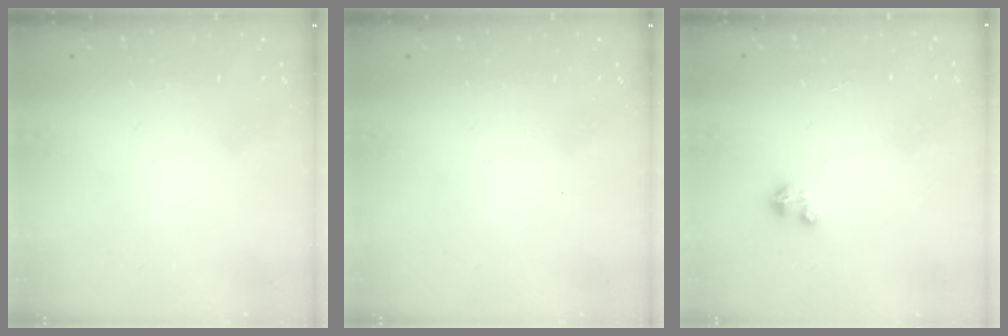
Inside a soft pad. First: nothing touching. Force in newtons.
{"total": 0.0}
{"total": 1.5, "press": 1.5, "slide": 0.1}